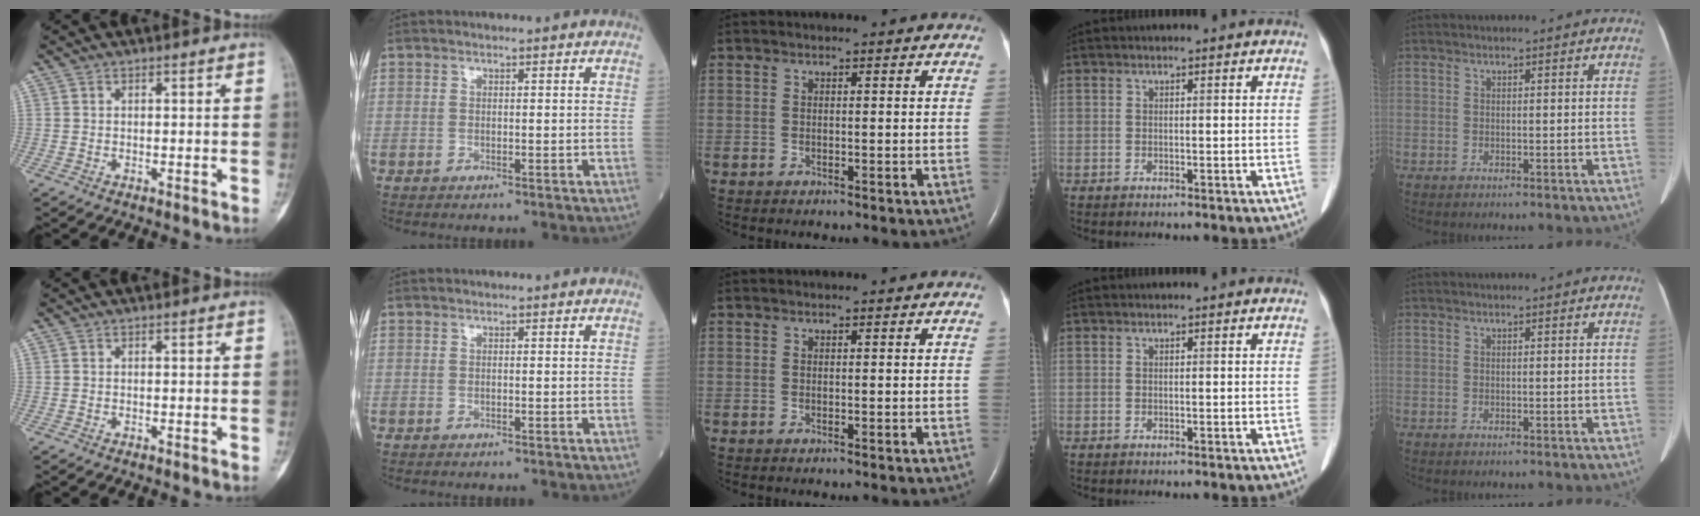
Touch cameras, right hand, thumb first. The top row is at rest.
{}